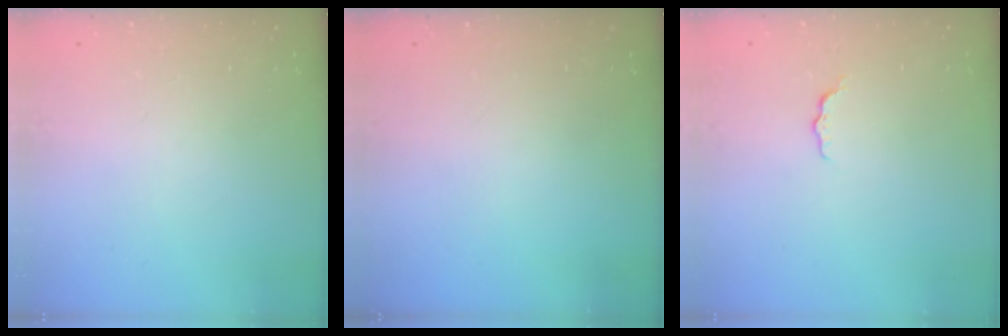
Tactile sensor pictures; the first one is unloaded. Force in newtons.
{"total": 0.0}
{"total": 3.1, "press": 3.1, "slide": 0.2}